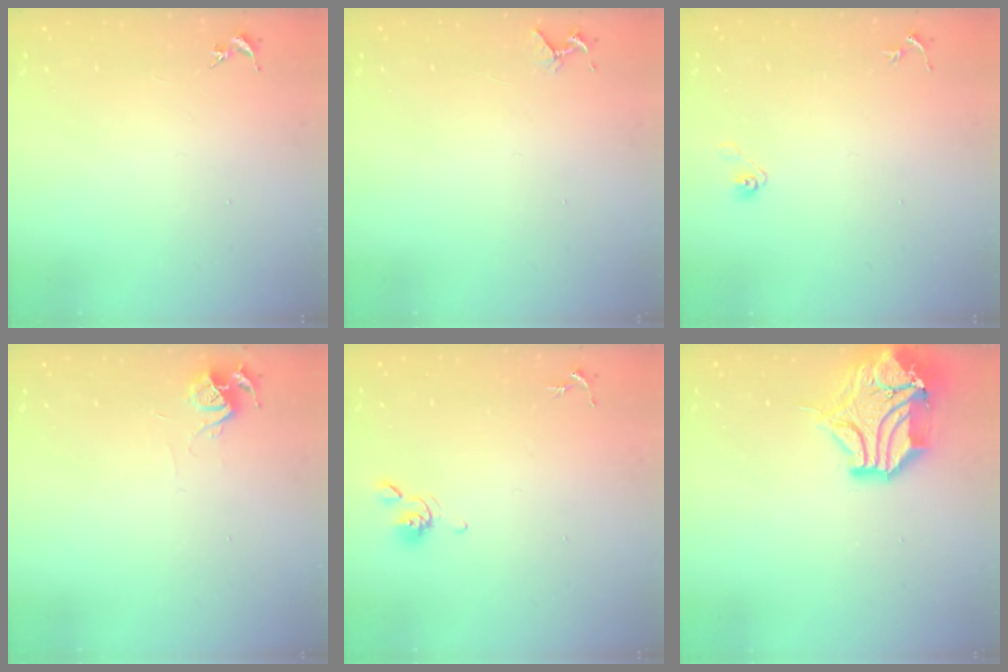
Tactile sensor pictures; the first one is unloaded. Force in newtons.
{"total": 4.2, "press": 4.2, "slide": 0.4}
{"total": 4.0, "press": 3.3, "slide": 2.2}
{"total": 6.0, "press": 6.0, "slide": 0.6}
{"total": 6.0, "press": 5.9, "slide": 1.2}
{"total": 16.8, "press": 16.6, "slide": 2.4}